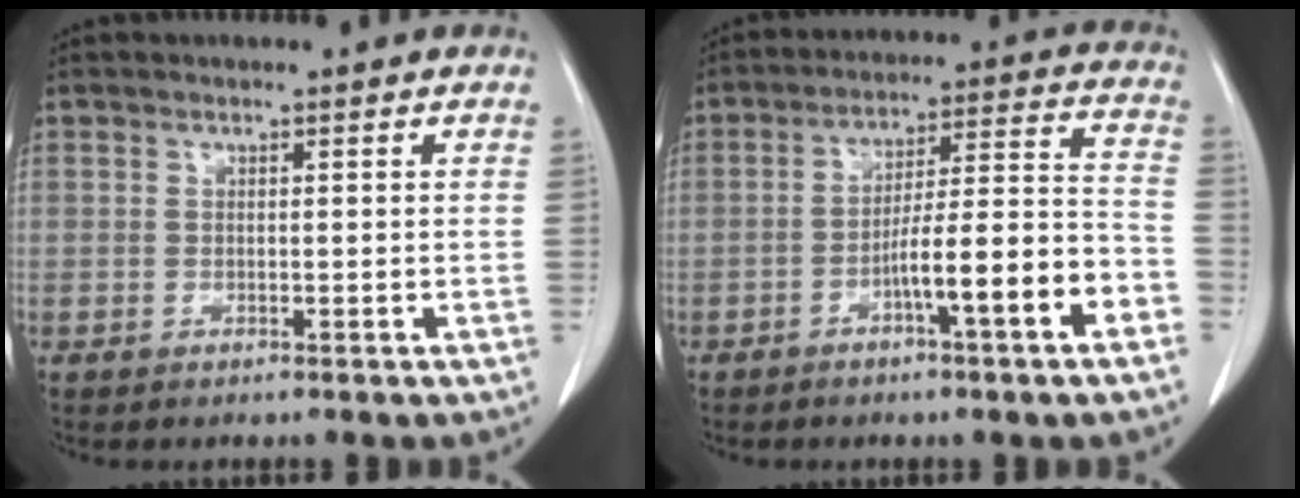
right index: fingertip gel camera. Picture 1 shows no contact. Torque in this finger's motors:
{"motor_torque": [1.31, -0.83, 0.74, 0.16]}